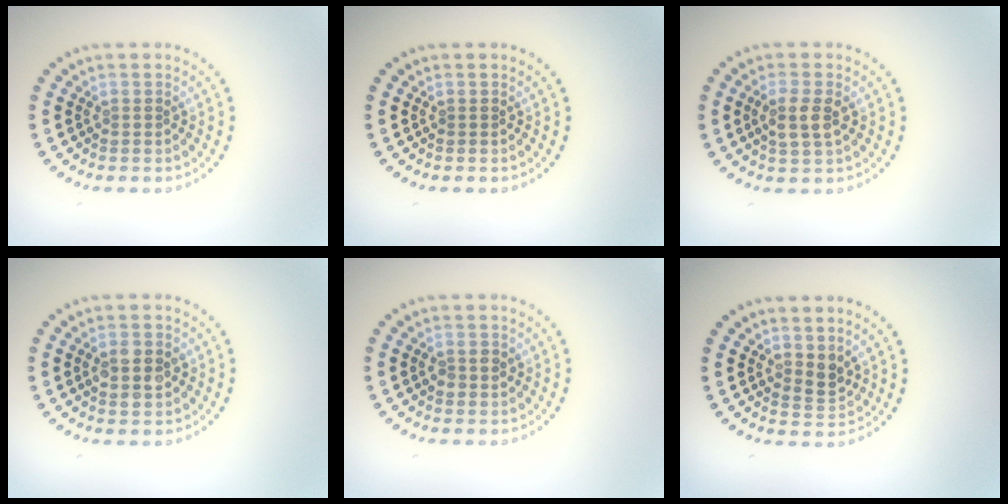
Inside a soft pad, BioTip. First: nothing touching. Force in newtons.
{"total": 0.0}
{"total": 2.5, "press": 2.4, "slide": 0.6}
{"total": 2.7, "press": 2.7, "slide": 0.1}
{"total": 1.4, "press": 1.4, "slide": 0.2}
{"total": 1.8, "press": 1.6, "slide": 0.9}